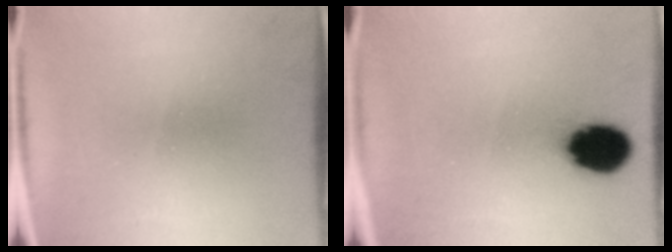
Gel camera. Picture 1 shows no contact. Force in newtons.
{"total": 11.8}